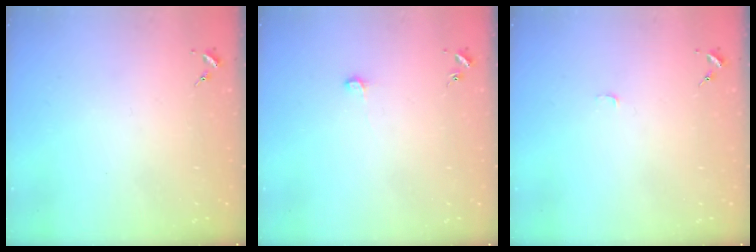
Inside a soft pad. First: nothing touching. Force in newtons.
{"total": 4.3, "press": 4.3, "slide": 0.4}
{"total": 2.7, "press": 2.7, "slide": 0.3}